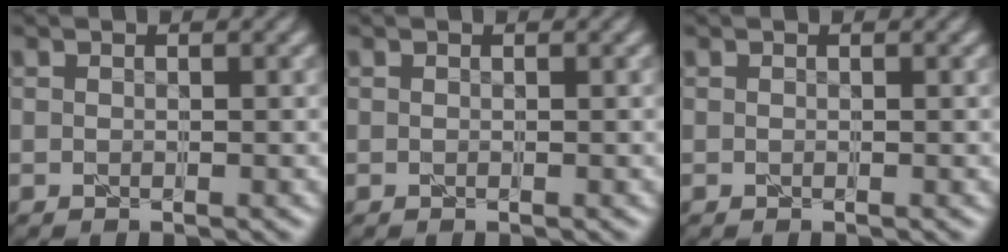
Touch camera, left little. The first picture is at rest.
{"total": 0.0}
{"total": 0.0}